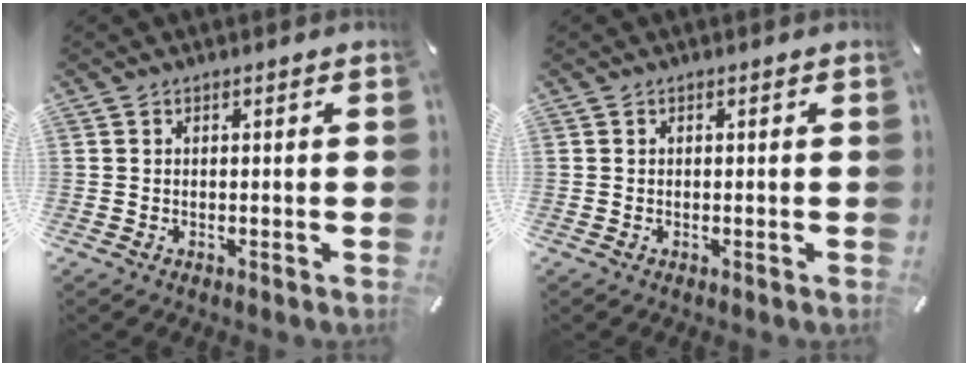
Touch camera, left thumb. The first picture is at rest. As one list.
[{"total": 0.0}]